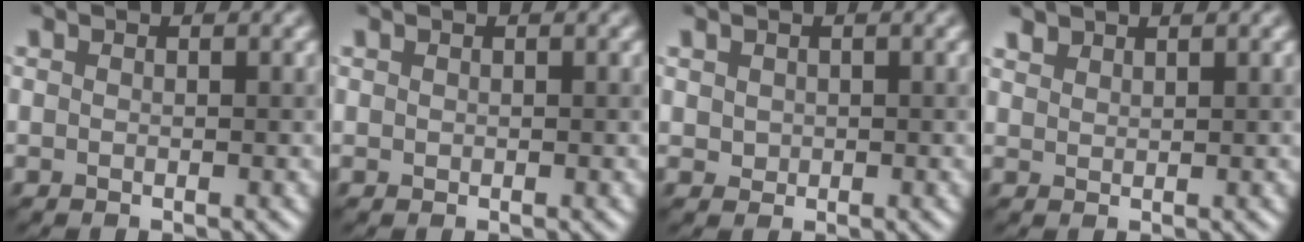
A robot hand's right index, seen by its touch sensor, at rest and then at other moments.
{"total": 0.0}
{"total": 0.8, "force": [0.2, 0.8, 0.0], "torque": [0.003, 0.003, 0.008]}
{"total": 1.2, "force": [1.2, 0.2, -0.1], "torque": [0.000, 0.008, 0.033]}